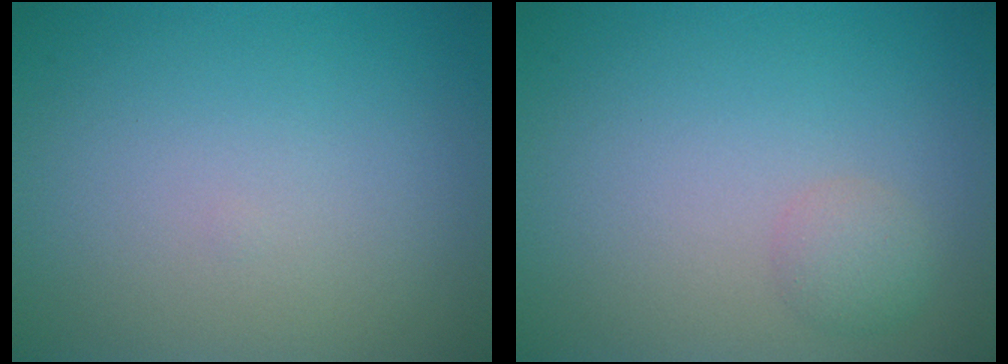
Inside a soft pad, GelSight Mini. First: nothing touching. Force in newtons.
{"total": 1.5, "press": 1.5, "slide": 0.0}